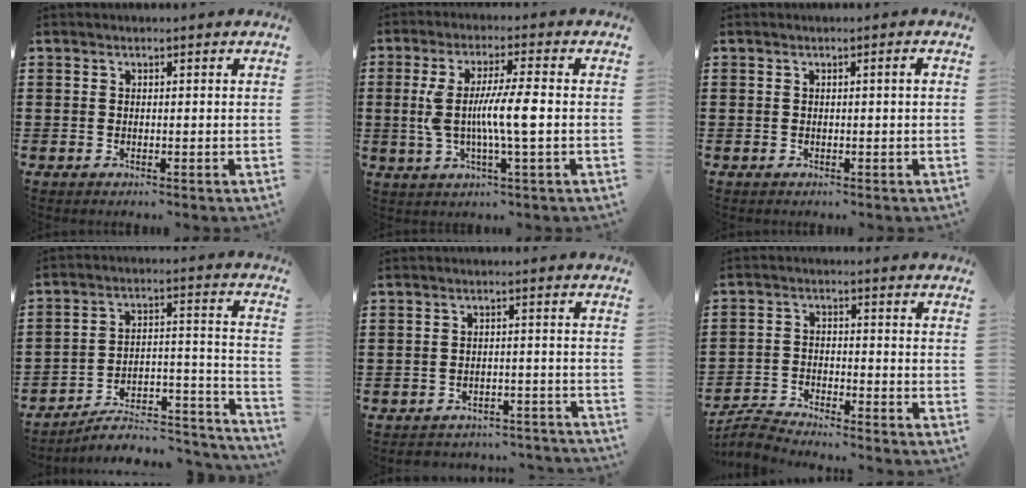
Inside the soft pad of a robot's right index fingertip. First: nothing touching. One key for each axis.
{"total": 8.1, "fx": -0.7, "fy": 0.6, "fz": 8.1, "tx": -0.163, "ty": -0.010, "tz": -0.023}
{"total": 0.9, "fx": 0.1, "fy": -0.1, "fz": 0.9, "tx": -0.016, "ty": 0.001, "tz": -0.001}
{"total": 6.4, "fx": -5.5, "fy": 2.0, "fz": 2.7, "tx": -0.039, "ty": 0.003, "tz": -0.104}
{"total": 2.8, "fx": -2.8, "fy": 0.3, "fz": -0.1, "tx": -0.005, "ty": -0.002, "tz": -0.060}
{"total": 3.9, "fx": -3.9, "fy": -0.1, "fz": 0.2, "tx": -0.022, "ty": -0.003, "tz": -0.086}